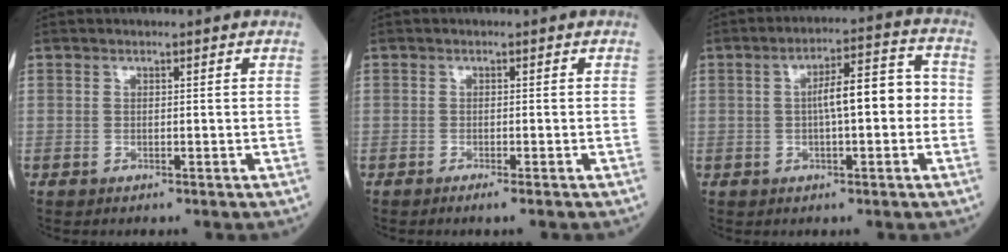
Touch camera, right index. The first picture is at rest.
{"total": 1.5, "force": [-1.1, -0.3, 1.0], "torque": [-0.016, -0.002, -0.016]}
{"total": 8.1, "force": [-0.2, 2.0, 7.8], "torque": [-0.130, 0.034, -0.003]}